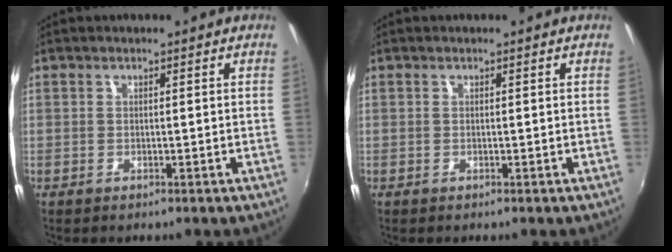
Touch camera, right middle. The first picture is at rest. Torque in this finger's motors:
{"motor_torque": [0.00, 0.00, 0.00, 0.00]}